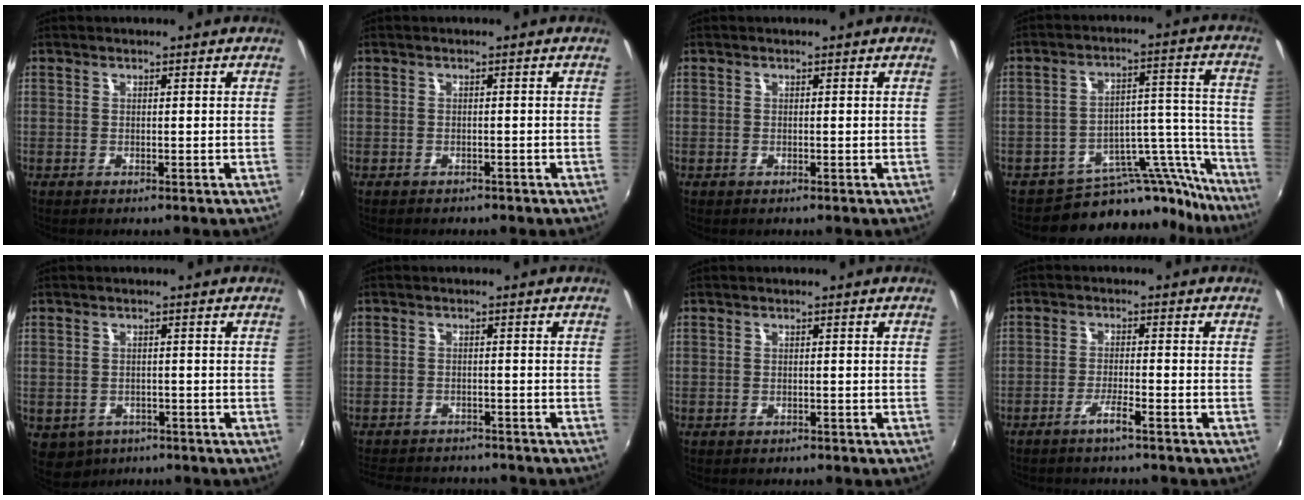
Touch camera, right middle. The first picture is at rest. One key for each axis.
{"total": 1.9, "fx": -1.7, "fy": 0.9, "fz": 0.4, "tx": -0.014, "ty": -0.008, "tz": -0.021}
{"total": 0.0}
{"total": 17.1, "fx": -15.9, "fy": 5.8, "fz": 2.1, "tx": -0.014, "ty": 0.068, "tz": -0.231}
{"total": 6.0, "fx": -2.9, "fy": 4.7, "fz": 2.3, "tx": -0.058, "ty": -0.017, "tz": -0.033}
{"total": 10.2, "fx": -8.9, "fy": 3.8, "fz": 3.1, "tx": -0.085, "ty": 0.002, "tz": -0.133}
{"total": 1.4, "fx": -1.2, "fy": 0.6, "fz": 0.3, "tx": -0.011, "ty": -0.004, "tz": -0.016}
{"total": 2.8, "fx": -2.3, "fy": -0.3, "fz": 1.5, "tx": -0.043, "ty": 0.005, "tz": -0.042}